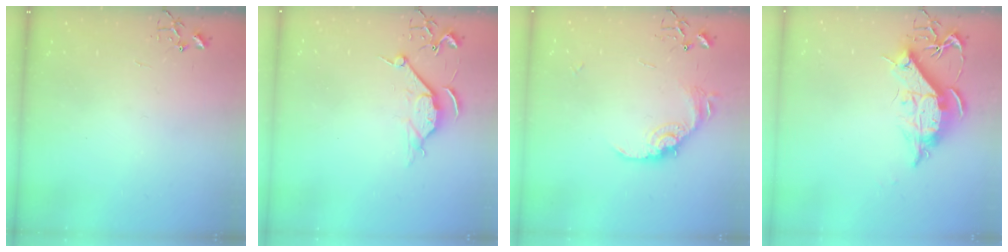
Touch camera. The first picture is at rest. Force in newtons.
{"total": 6.8, "press": 6.8, "slide": 0.7}
{"total": 13.7, "press": 13.7, "slide": 0.8}
{"total": 12.5, "press": 12.5, "slide": 1.1}